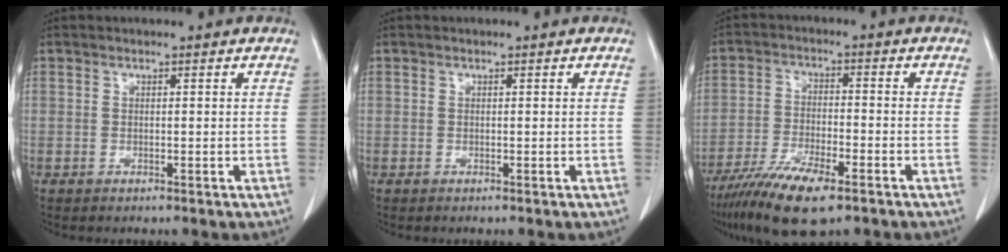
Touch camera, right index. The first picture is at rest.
{"total": 0.0}
{"total": 10.8, "force": [-7.3, 2.4, 7.6], "torque": [-0.140, -0.022, -0.128]}